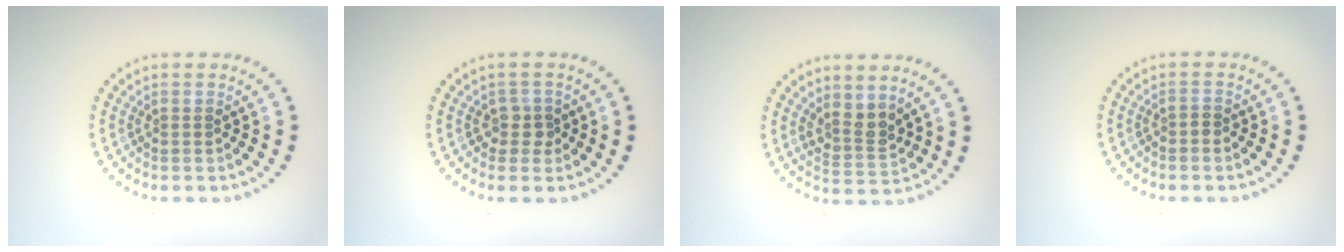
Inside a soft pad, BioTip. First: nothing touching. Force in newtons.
{"total": 1.6, "press": 1.3, "slide": 0.9}
{"total": 2.5, "press": 1.9, "slide": 1.6}
{"total": 0.5, "press": 0.2, "slide": 0.5}